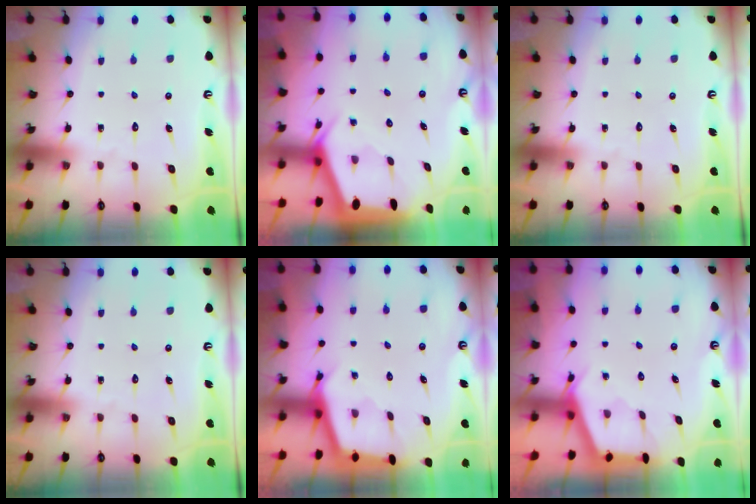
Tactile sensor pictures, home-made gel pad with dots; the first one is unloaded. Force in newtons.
{"total": 2.1, "press": 2.1, "slide": 0.3}
{"total": 0.0}
{"total": 0.0}
{"total": 2.5, "press": 2.5, "slide": 0.2}
{"total": 2.8, "press": 2.8, "slide": 0.3}